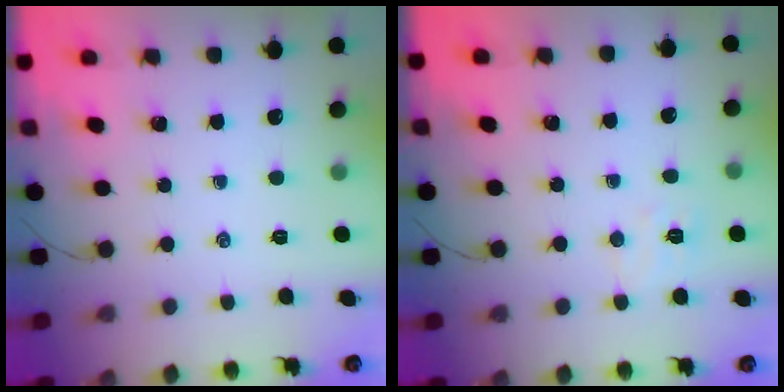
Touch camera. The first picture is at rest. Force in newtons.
{"total": 5.5, "press": 5.3, "slide": 1.3}